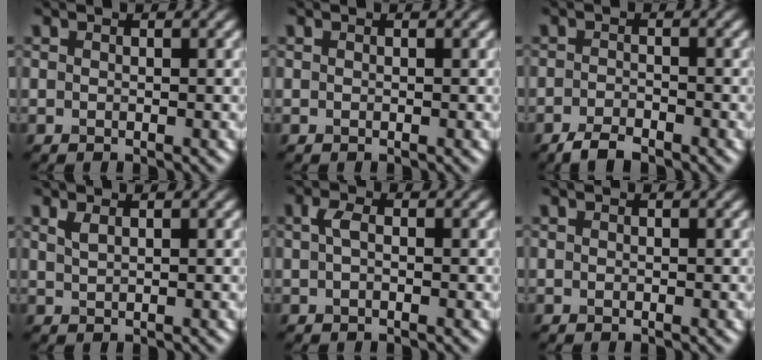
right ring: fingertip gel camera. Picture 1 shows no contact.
{"total": 0.0}
{"total": 2.5, "force": [-1.9, 0.8, 1.3], "torque": [-0.027, 0.000, -0.040]}
{"total": 1.0, "force": [0.7, 0.4, 0.7], "torque": [-0.014, 0.001, 0.014]}
{"total": 1.3, "force": [0.1, 0.6, 1.1], "torque": [-0.027, 0.002, 0.000]}
{"total": 0.0}